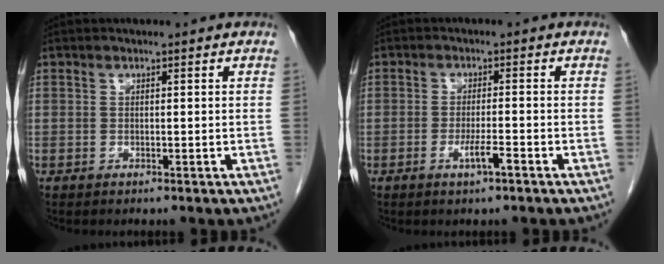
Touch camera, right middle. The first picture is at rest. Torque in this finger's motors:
{"motor_torque": [0.49, -0.18, 0.02, 0.05]}